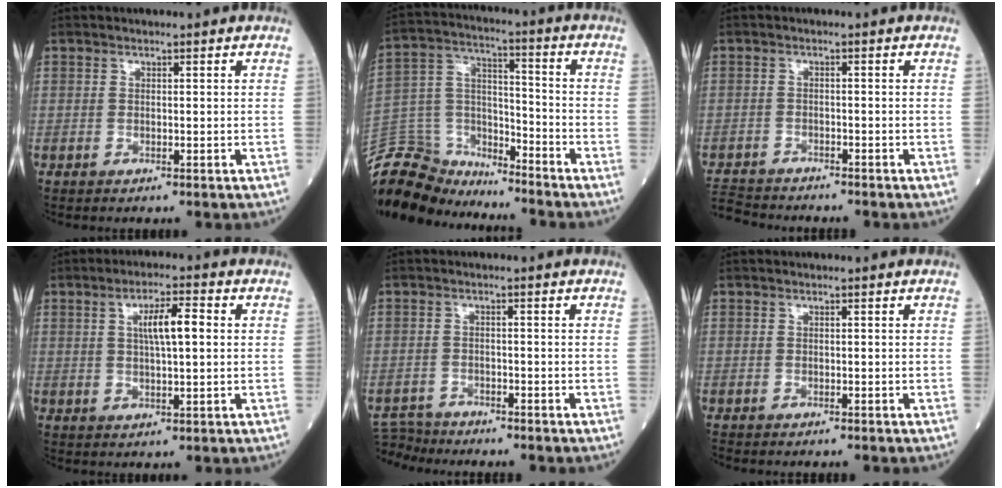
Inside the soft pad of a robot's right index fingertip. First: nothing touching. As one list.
[{"total": 14.0, "force": [-13.5, 3.6, 0.6], "torque": [-0.022, 0.050, -0.249]}, {"total": 5.8, "force": [-5.7, 1.1, 0.2], "torque": [-0.006, -0.009, -0.106]}, {"total": 6.1, "force": [1.4, 1.0, 5.9], "torque": [-0.104, 0.010, 0.024]}, {"total": 4.0, "force": [-4.0, 0.5, -0.5], "torque": [0.011, -0.008, -0.072]}, {"total": 0.7, "force": [-0.6, 0.2, 0.0], "torque": [-0.004, 0.000, -0.016]}]